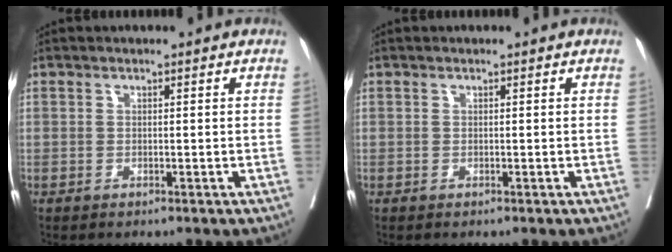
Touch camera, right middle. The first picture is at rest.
{"total": 0.0}